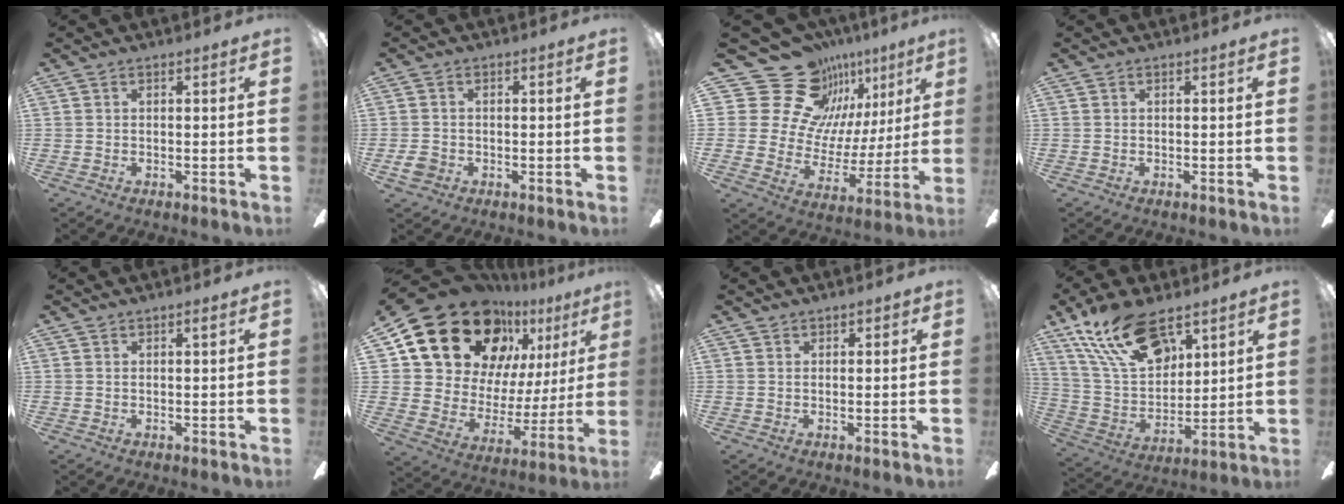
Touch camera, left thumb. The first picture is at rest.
{"total": 3.3, "force": [-1.2, 2.6, 1.6], "torque": [-0.038, 0.004, -0.025]}
{"total": 23.1, "force": [14.4, 15.8, 8.8], "torque": [-0.154, -0.096, 0.292]}
{"total": 0.0}
{"total": 1.0, "force": [0.8, 0.1, 0.5], "torque": [-0.010, 0.000, 0.015]}
{"total": 24.6, "force": [15.7, 15.2, 11.3], "torque": [-0.209, -0.100, 0.299]}
{"total": 1.1, "force": [0.8, 0.6, 0.2], "torque": [-0.003, 0.002, 0.016]}
{"total": 20.0, "force": [12.4, 10.3, 11.8], "torque": [-0.239, -0.051, 0.223]}